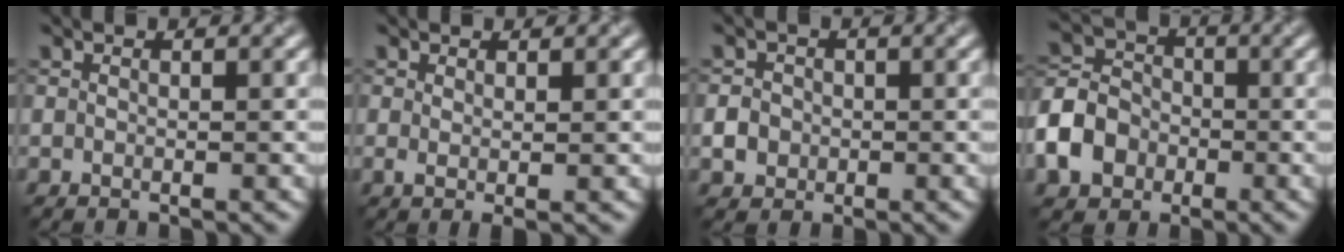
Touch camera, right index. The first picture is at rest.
{"total": 1.1, "force": [0.3, 0.1, 1.0], "torque": [-0.018, -0.003, 0.006]}
{"total": 1.9, "force": [-0.4, 1.8, 0.6], "torque": [-0.003, -0.001, -0.009]}
{"total": 5.8, "force": [-2.3, 4.7, 2.6], "torque": [-0.057, 0.006, -0.059]}